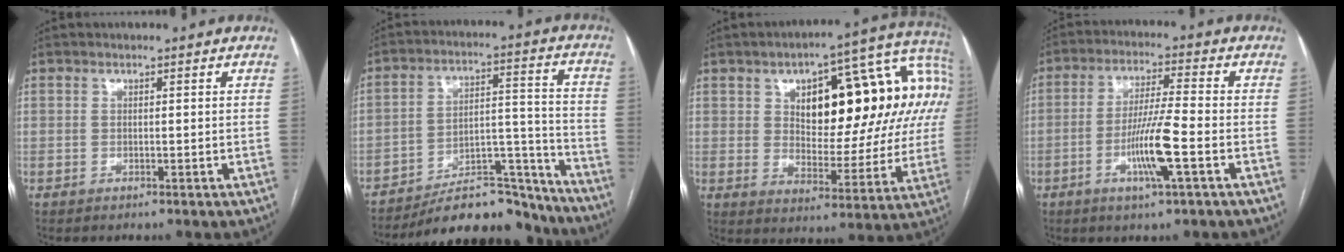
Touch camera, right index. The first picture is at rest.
{"total": 16.9, "force": [-15.8, 4.2, 4.4], "torque": [-0.052, 0.051, -0.238]}
{"total": 24.6, "force": [6.3, 10.1, 21.5], "torque": [-0.280, 0.061, 0.100]}
{"total": 9.0, "force": [-3.0, -0.1, 8.5], "torque": [-0.163, -0.007, -0.058]}